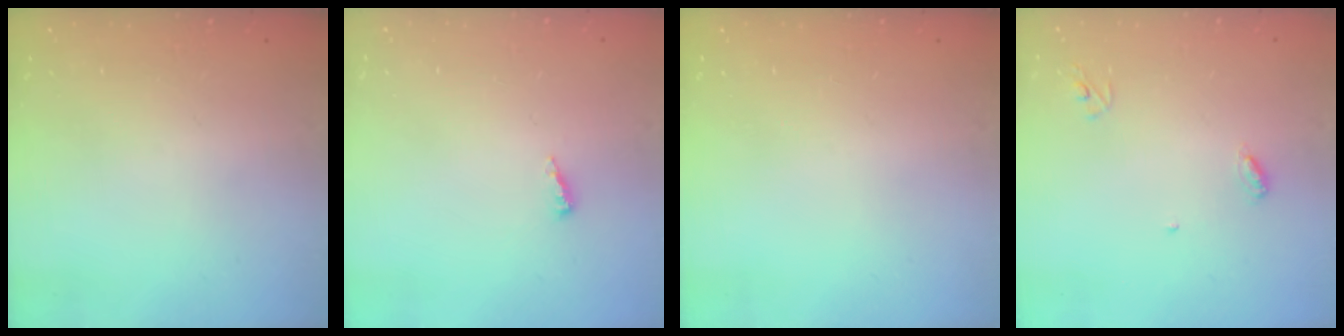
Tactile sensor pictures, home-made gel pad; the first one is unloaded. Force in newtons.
{"total": 2.5, "press": 2.5, "slide": 0.2}
{"total": 0.0}
{"total": 3.9, "press": 3.9, "slide": 0.3}